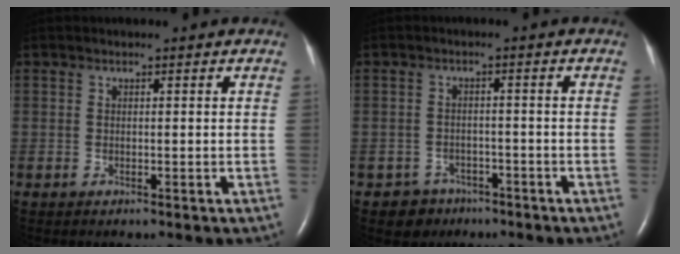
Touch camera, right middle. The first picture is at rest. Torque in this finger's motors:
{"motor_torque": [0.01, -0.03, -0.03, 0.00]}